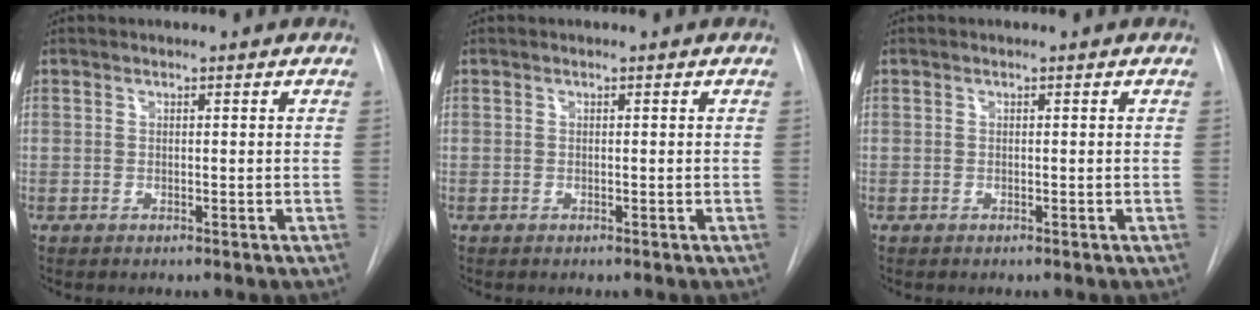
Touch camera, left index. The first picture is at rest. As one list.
[{"total": 0.0}, {"total": 0.0}]